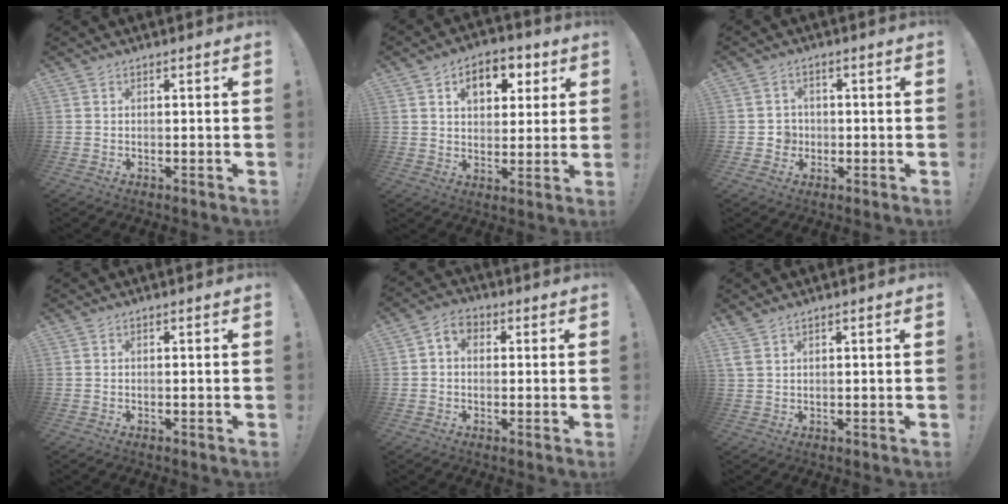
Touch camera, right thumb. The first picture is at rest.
{"total": 9.6, "force": [4.1, 6.7, 5.6], "torque": [-0.063, -0.015, 0.070]}
{"total": 3.9, "force": [-0.5, 3.8, 1.0], "torque": [-0.028, 0.002, -0.010]}
{"total": 0.0}
{"total": 4.4, "force": [0.6, 3.3, 2.8], "torque": [-0.044, 0.003, 0.012]}
{"total": 2.8, "force": [1.9, 1.2, 1.6], "torque": [-0.038, -0.004, 0.039]}